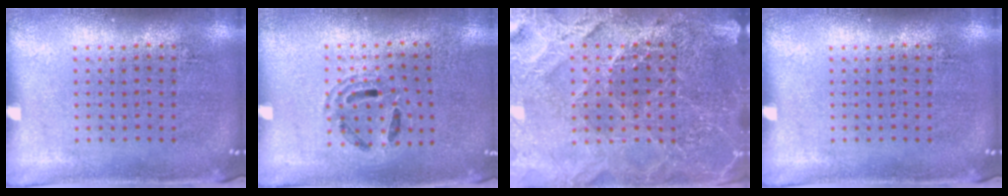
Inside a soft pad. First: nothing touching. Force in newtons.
{"total": 1.1, "press": 1.1, "slide": 0.3}
{"total": 4.4, "press": 4.1, "slide": 1.6}
{"total": 0.0}